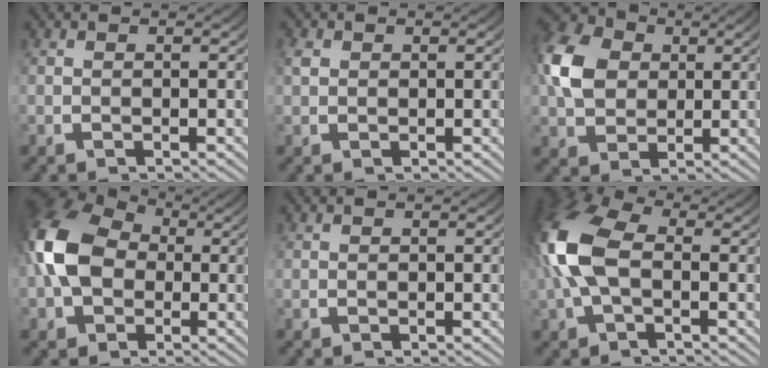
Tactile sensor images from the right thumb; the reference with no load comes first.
{"total": 1.0, "force": [0.4, 0.8, 0.4], "torque": [-0.008, -0.002, 0.010]}
{"total": 8.7, "force": [1.8, 6.5, 5.5], "torque": [-0.131, -0.018, 0.043]}
{"total": 9.6, "force": [0.5, 7.5, 6.0], "torque": [-0.153, -0.017, 0.018]}
{"total": 0.0}
{"total": 8.6, "force": [0.6, 5.6, 6.4], "torque": [-0.160, -0.005, 0.014]}